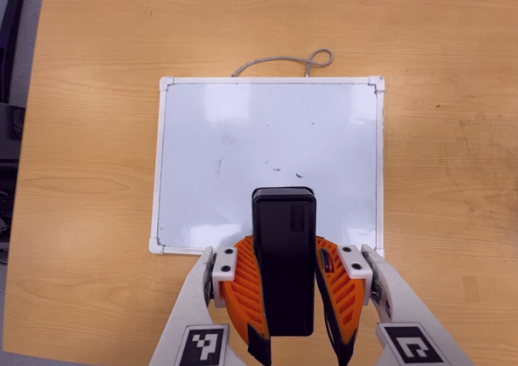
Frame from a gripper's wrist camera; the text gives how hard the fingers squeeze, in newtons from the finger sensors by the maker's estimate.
{"total": 9.1, "left": 7.6, "right": 10.7}